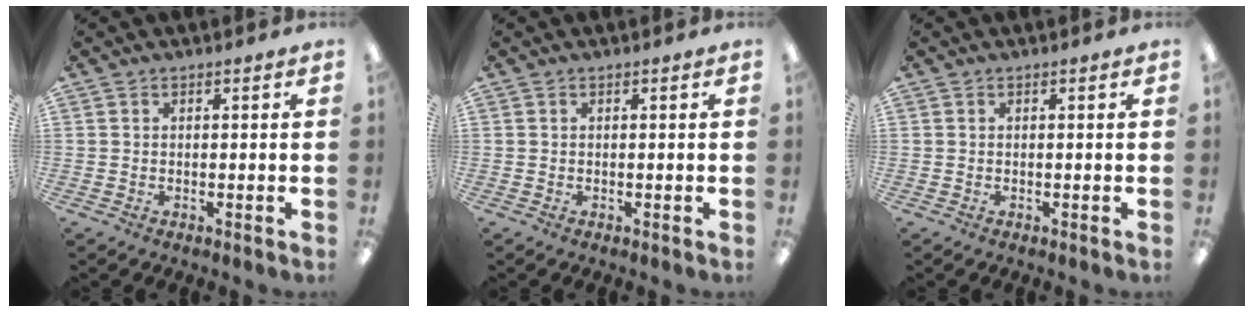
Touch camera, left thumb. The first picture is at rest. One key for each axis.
{"total": 0.0}
{"total": 0.0}